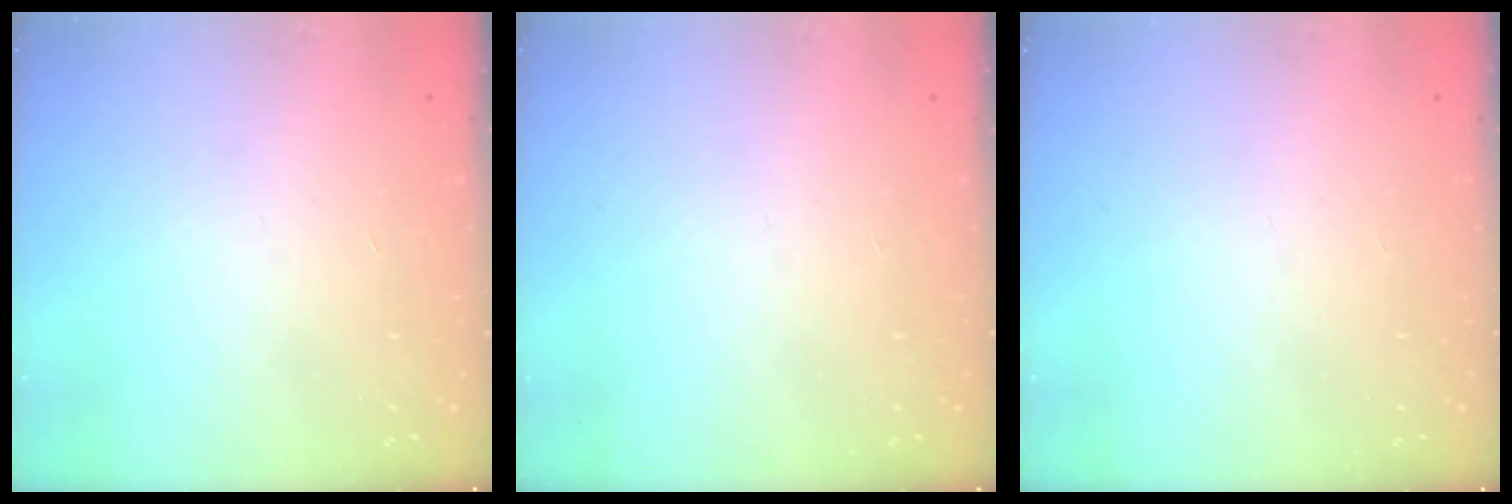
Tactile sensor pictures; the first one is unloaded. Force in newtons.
{"total": 0.0}
{"total": 0.0}